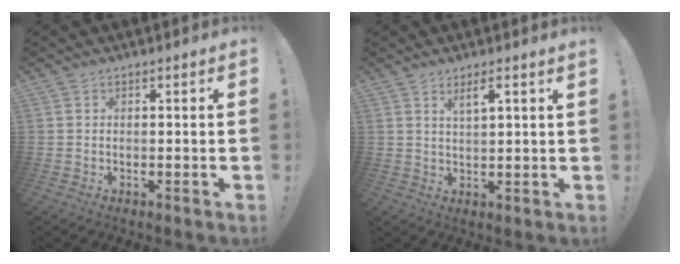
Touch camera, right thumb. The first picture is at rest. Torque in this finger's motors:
{"motor_torque": [-0.02, 0.02, 0.23, 0.31, 0.02]}